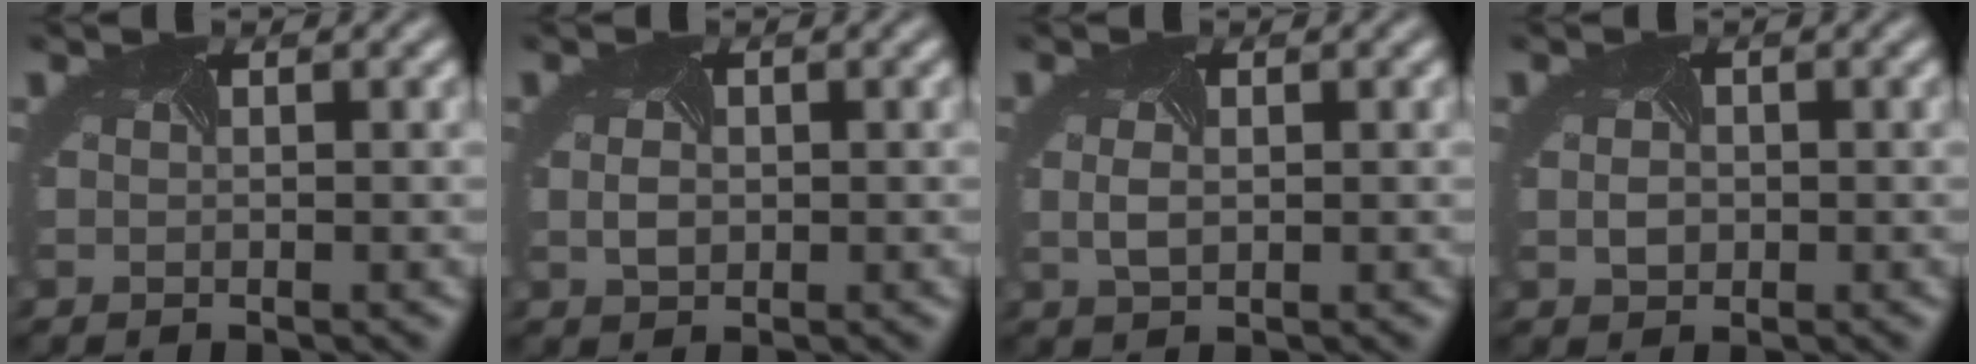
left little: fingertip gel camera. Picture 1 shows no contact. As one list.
[{"total": 1.4, "force": [-0.1, 1.1, 0.8], "torque": [-0.021, -0.003, 0.002]}, {"total": 1.5, "force": [-0.1, 0.9, 1.1], "torque": [-0.033, -0.004, 0.002]}, {"total": 1.6, "force": [-0.1, 1.4, 0.8], "torque": [-0.022, 0.001, 0.004]}]